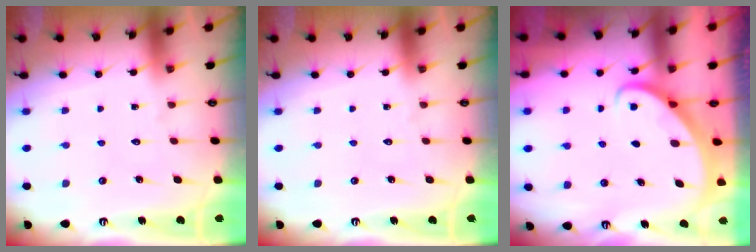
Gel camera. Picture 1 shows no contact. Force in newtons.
{"total": 0.0}
{"total": 2.9, "press": 2.9, "slide": 0.2}